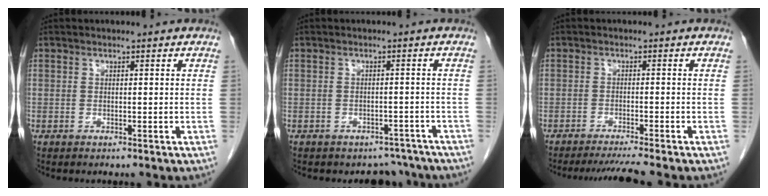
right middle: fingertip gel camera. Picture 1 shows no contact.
{"total": 5.1, "force": [-4.4, 2.6, -0.1], "torque": [0.014, 0.013, -0.049]}
{"total": 5.0, "force": [-4.4, -1.4, 1.9], "torque": [-0.028, -0.018, -0.069]}